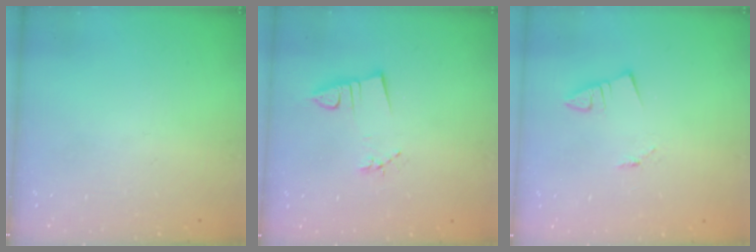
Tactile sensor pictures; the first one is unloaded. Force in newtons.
{"total": 3.1, "press": 1.8, "slide": 2.6}
{"total": 1.2, "press": 1.2, "slide": 0.1}